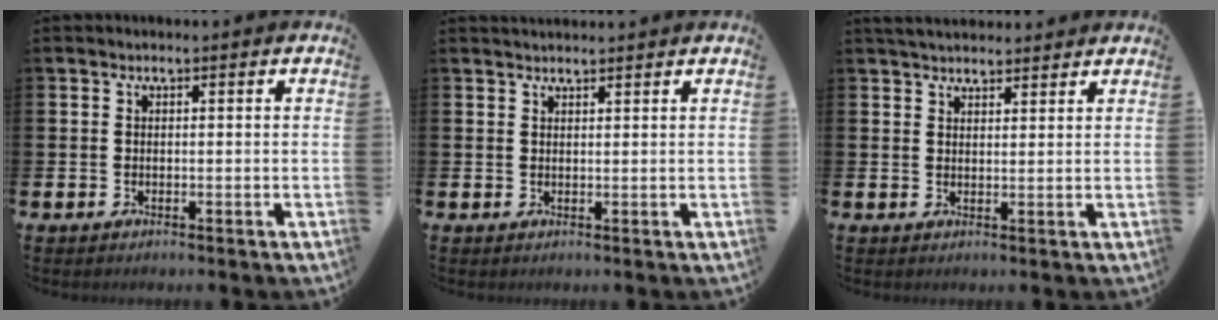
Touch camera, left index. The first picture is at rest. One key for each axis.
{"total": 1.4, "fx": 1.4, "fy": 0.1, "fz": 0.1, "tx": 0.004, "ty": -0.006, "tz": 0.024}
{"total": 3.2, "fx": 3.1, "fy": 0.6, "fz": 0.4, "tx": -0.012, "ty": -0.009, "tz": 0.058}